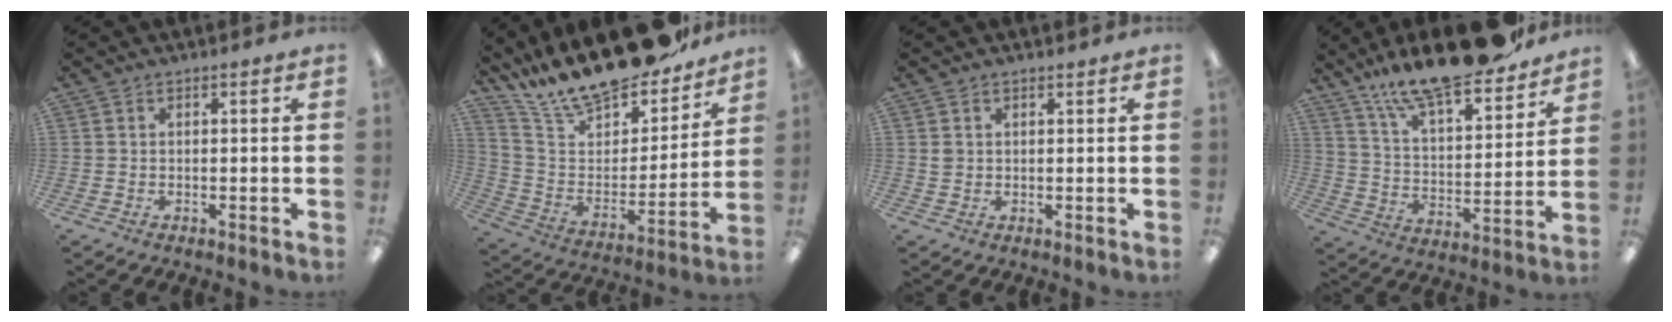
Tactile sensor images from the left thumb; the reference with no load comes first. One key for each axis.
{"total": 20.4, "fx": 18.2, "fy": 5.0, "fz": 7.9, "tx": -0.155, "ty": -0.132, "tz": 0.315}
{"total": 1.4, "fx": 0.7, "fy": 1.1, "fz": 0.3, "tx": -0.007, "ty": 0.002, "tz": 0.014}
{"total": 18.8, "fx": 16.2, "fy": 4.4, "fz": 8.6, "tx": -0.145, "ty": -0.110, "tz": 0.280}